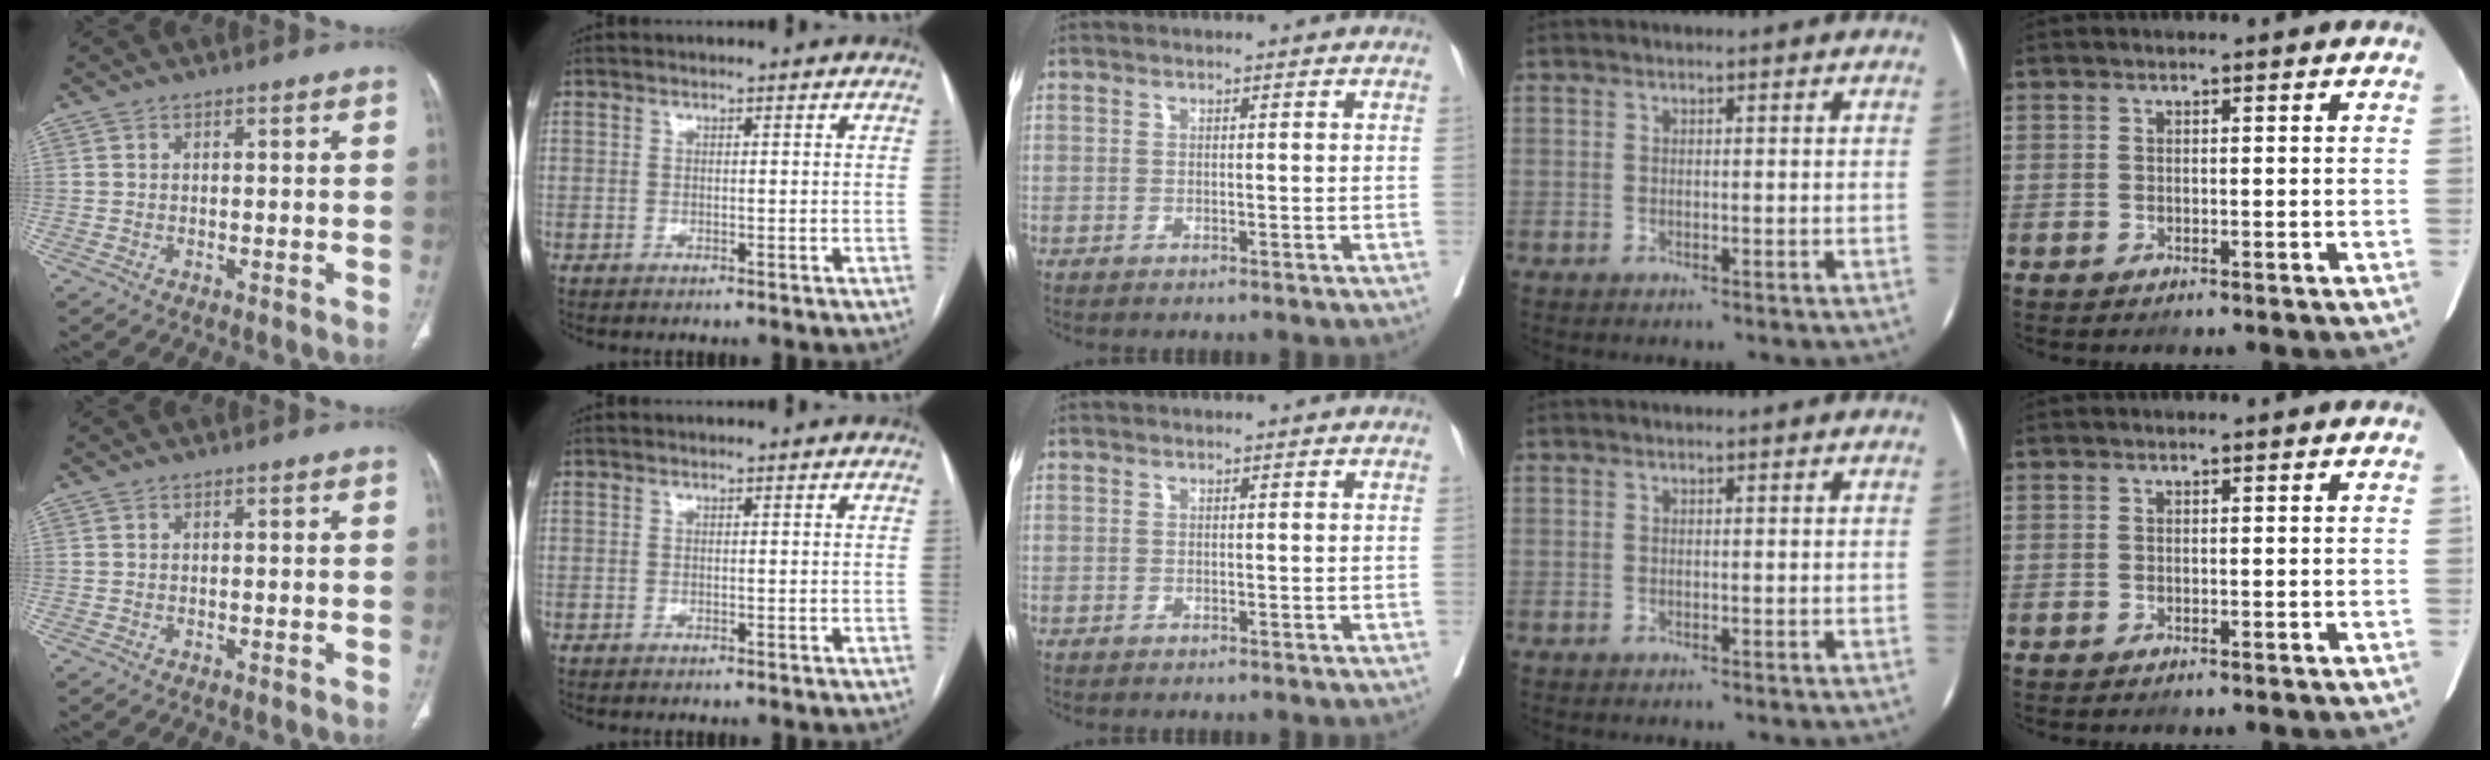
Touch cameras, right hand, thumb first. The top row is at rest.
{}